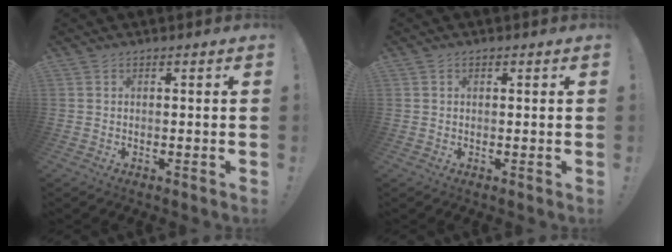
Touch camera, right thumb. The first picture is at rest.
{"total": 0.6, "force": [0.3, 0.4, 0.2], "torque": [-0.001, 0.000, 0.004]}